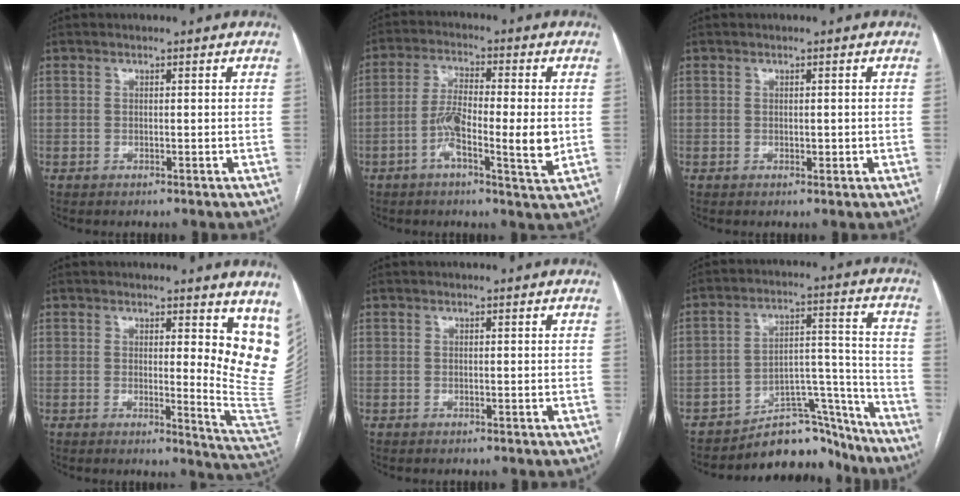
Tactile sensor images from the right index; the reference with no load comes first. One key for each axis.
{"total": 9.8, "fx": -2.0, "fy": 1.6, "fz": 9.4, "tx": -0.167, "ty": 0.001, "tz": -0.040}
{"total": 1.1, "fx": -0.1, "fy": 0.7, "fz": 0.8, "tx": -0.010, "ty": -0.001, "tz": 0.001}
{"total": 10.6, "fx": 5.3, "fy": 1.9, "fz": 9.0, "tx": -0.093, "ty": -0.035, "tz": 0.041}
{"total": 0.0}
{"total": 12.3, "fx": -11.5, "fy": 4.2, "fz": 1.5, "tx": 0.003, "ty": 0.072, "tz": -0.174}